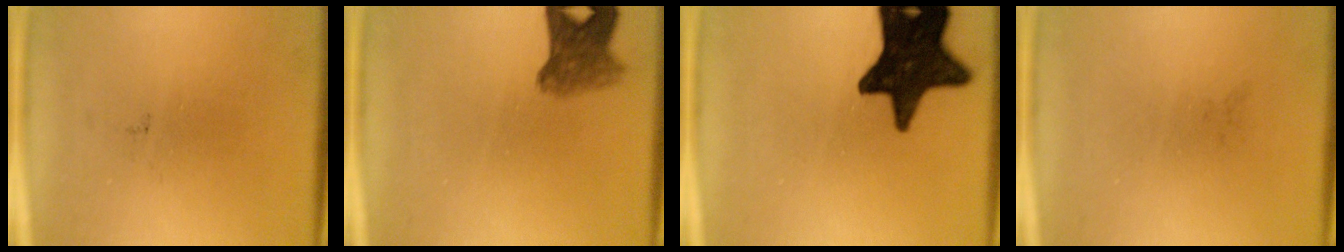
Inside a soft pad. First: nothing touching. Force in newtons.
{"total": 5.0}
{"total": 16.9}
{"total": 0.0}